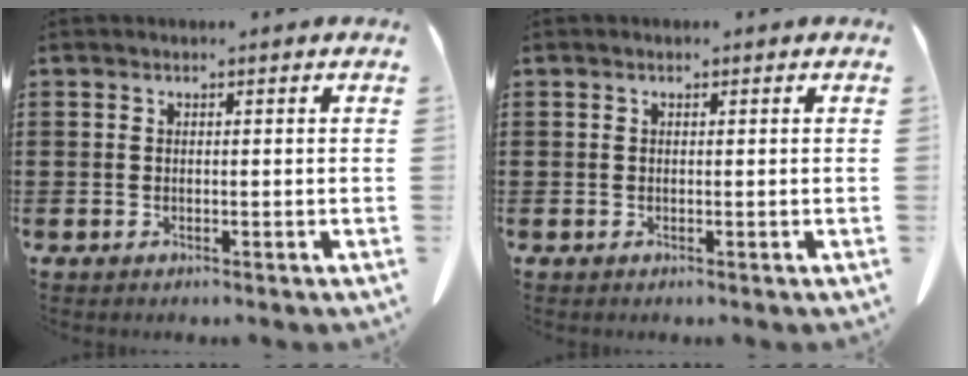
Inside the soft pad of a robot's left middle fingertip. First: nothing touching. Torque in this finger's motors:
{"motor_torque": [-0.85, -1.29, -0.04, -0.01]}